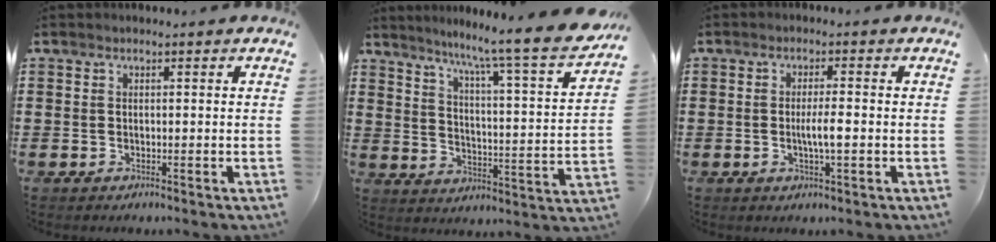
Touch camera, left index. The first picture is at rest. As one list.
[{"total": 8.1, "force": [6.9, -1.1, 4.0], "torque": [-0.090, -0.064, 0.103]}, {"total": 3.3, "force": [-0.5, 0.4, 3.2], "torque": [-0.063, -0.004, -0.012]}]